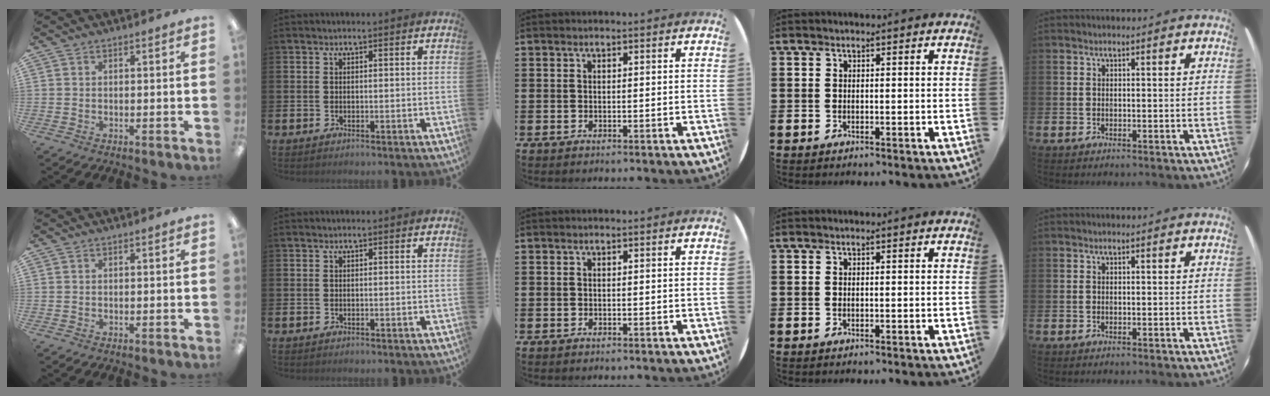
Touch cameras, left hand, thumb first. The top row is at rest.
{}